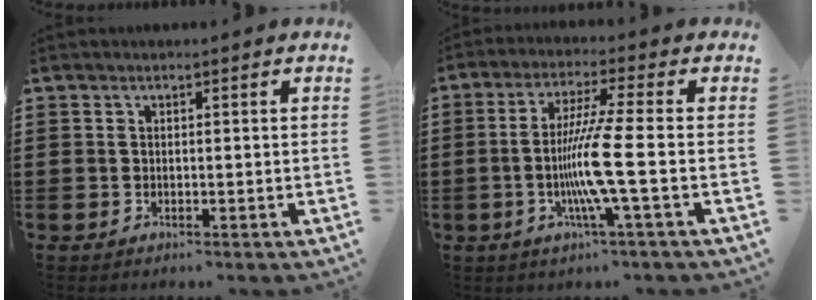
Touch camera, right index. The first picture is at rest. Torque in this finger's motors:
{"motor_torque": [2.14, 0.01, 0.59, 0.21]}